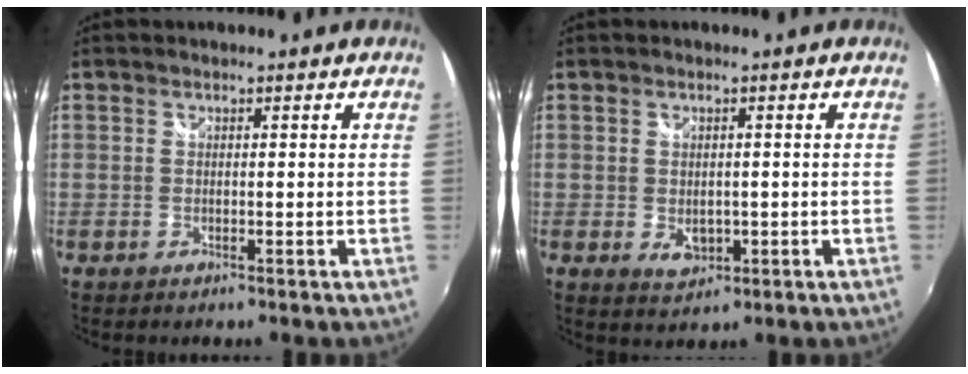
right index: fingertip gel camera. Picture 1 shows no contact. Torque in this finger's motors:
{"motor_torque": [0.28, 0.02, 0.11, 0.02]}